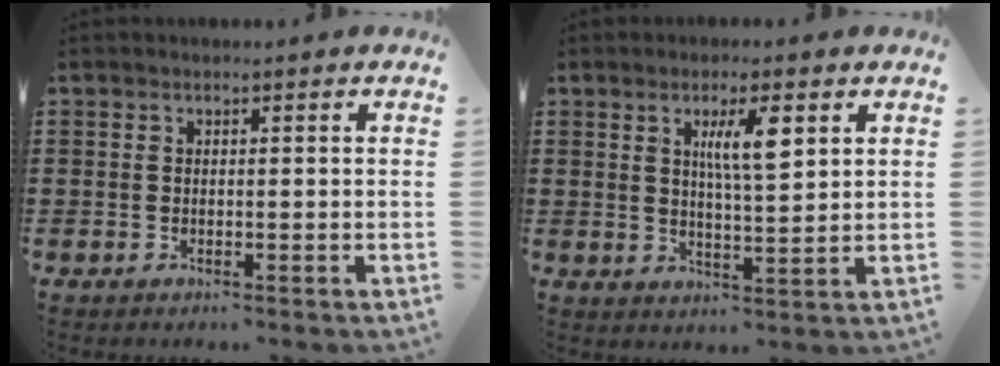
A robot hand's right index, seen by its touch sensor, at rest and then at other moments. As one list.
[{"total": 6.1, "force": [2.5, 1.4, 5.3], "torque": [-0.103, 0.006, 0.038]}]